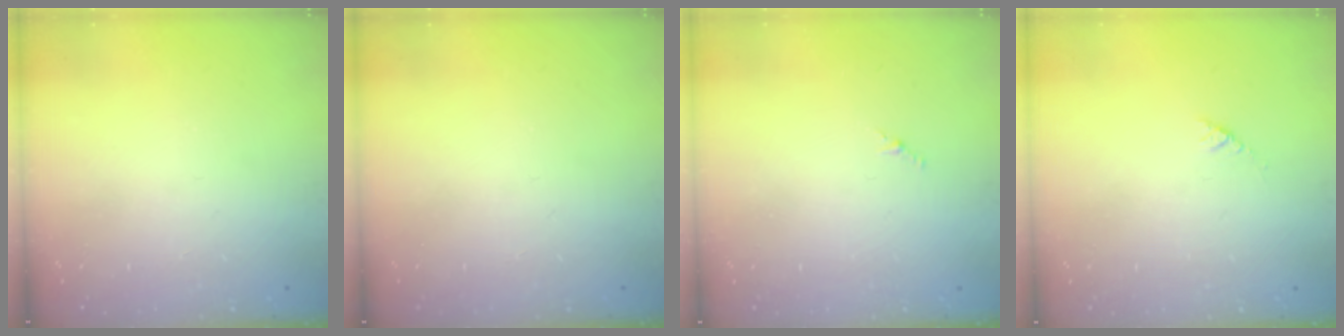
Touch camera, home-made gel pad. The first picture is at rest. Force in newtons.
{"total": 0.0}
{"total": 1.2, "press": 1.1, "slide": 0.6}
{"total": 2.7, "press": 2.6, "slide": 0.4}